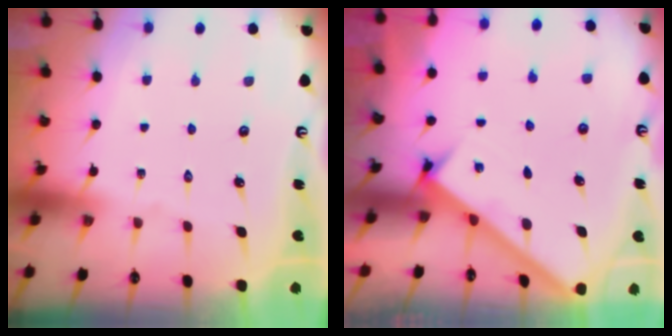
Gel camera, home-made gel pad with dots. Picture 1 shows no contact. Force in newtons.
{"total": 2.6, "press": 2.6, "slide": 0.4}